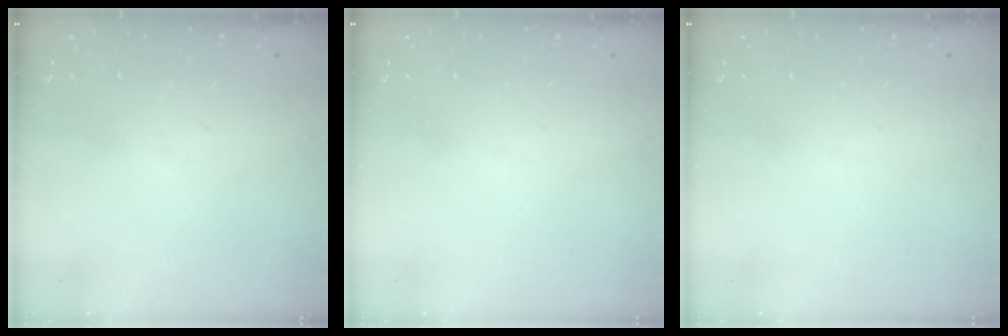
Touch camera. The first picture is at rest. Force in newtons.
{"total": 0.0}
{"total": 0.0}